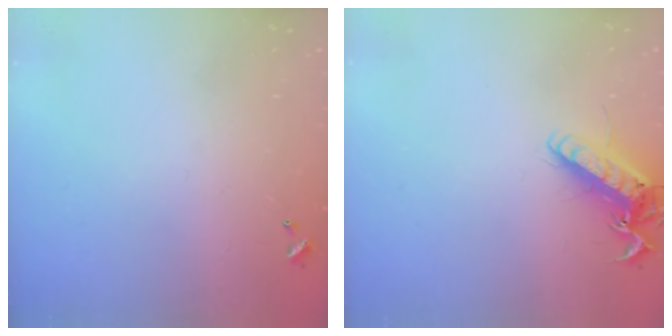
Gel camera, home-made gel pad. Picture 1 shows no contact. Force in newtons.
{"total": 14.6, "press": 14.4, "slide": 2.0}